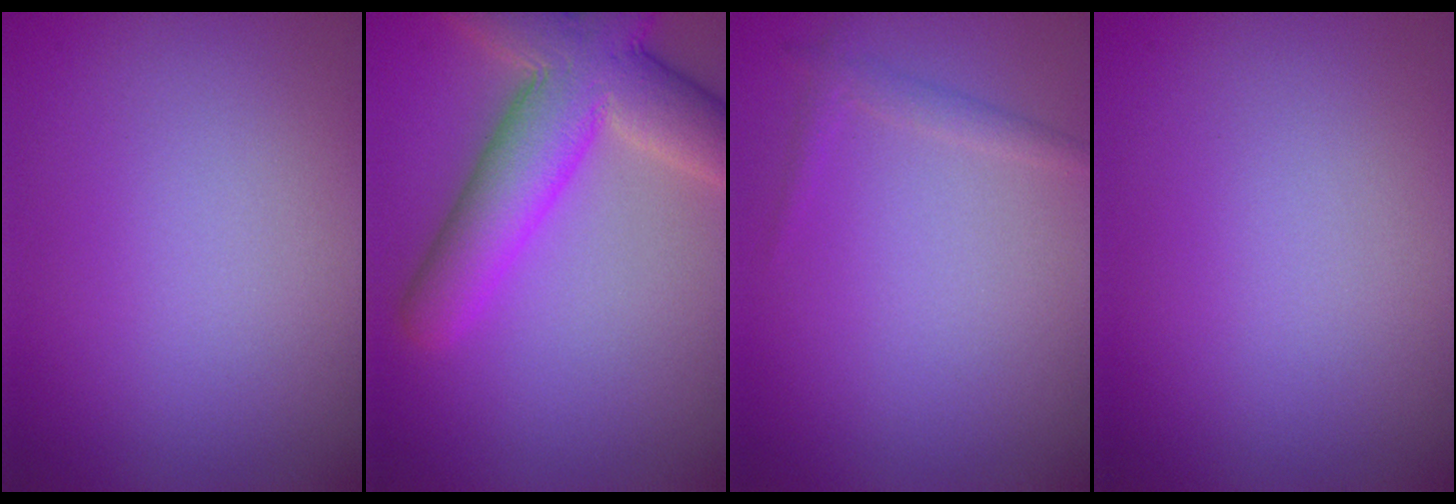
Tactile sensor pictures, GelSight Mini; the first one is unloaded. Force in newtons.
{"total": 9.0, "press": 9.0, "slide": 0.6}
{"total": 1.0, "press": 1.0, "slide": 0.0}
{"total": 0.0}